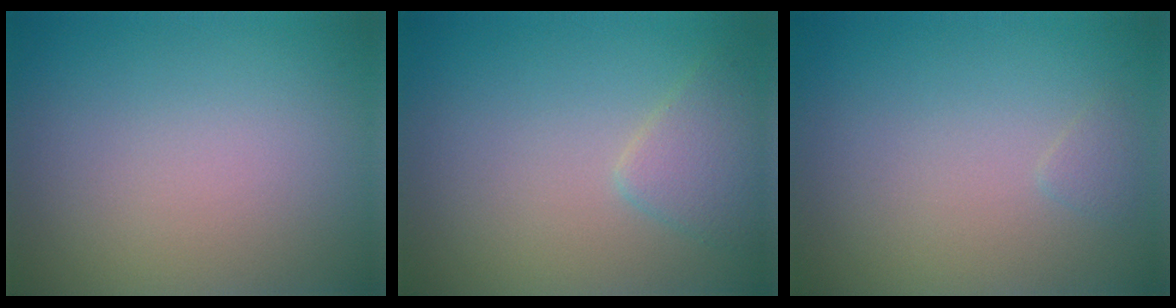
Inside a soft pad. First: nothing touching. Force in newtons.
{"total": 2.3, "press": 2.3, "slide": 0.1}
{"total": 0.6, "press": 0.6, "slide": 0.0}